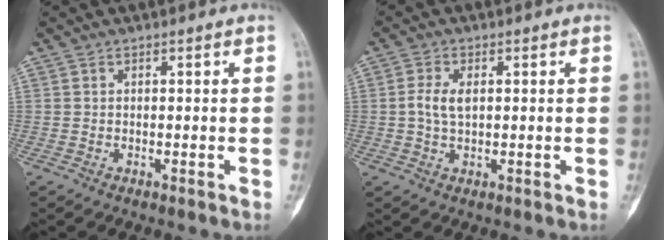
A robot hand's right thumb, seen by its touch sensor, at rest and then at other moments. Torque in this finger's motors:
{"motor_torque": [0.00, 0.00, 0.15, -0.21, 0.00]}